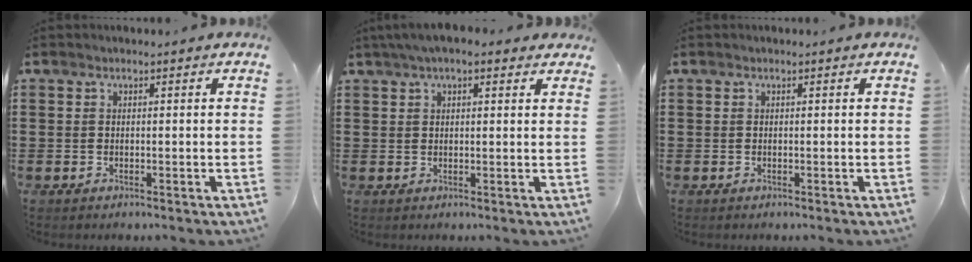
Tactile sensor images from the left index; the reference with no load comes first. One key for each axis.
{"total": 3.6, "fx": 2.4, "fy": 1.2, "fz": 2.4, "tx": -0.052, "ty": 0.008, "tz": 0.042}
{"total": 0.0}